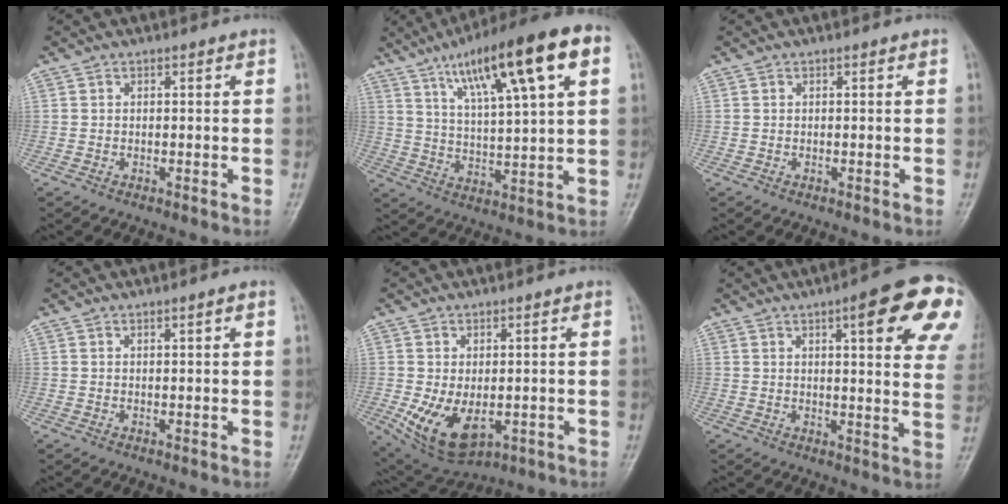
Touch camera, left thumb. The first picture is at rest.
{"total": 20.0, "force": [9.1, 4.2, 17.2], "torque": [-0.260, 0.001, 0.150]}
{"total": 0.0}
{"total": 0.9, "force": [0.4, 0.0, 0.8], "torque": [-0.014, 0.000, 0.007]}
{"total": 10.1, "force": [-2.1, 5.9, 7.9], "torque": [-0.133, -0.008, -0.016]}
{"total": 18.4, "force": [8.2, 4.3, 15.9], "torque": [-0.177, -0.022, 0.091]}